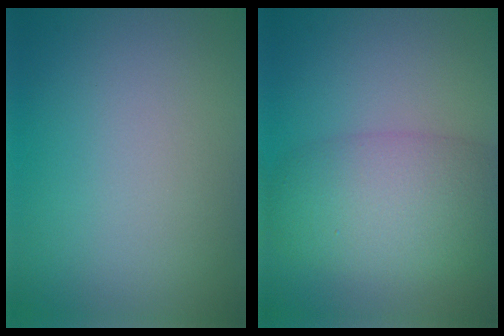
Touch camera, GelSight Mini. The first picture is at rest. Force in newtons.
{"total": 6.7, "press": 6.7, "slide": 0.3}